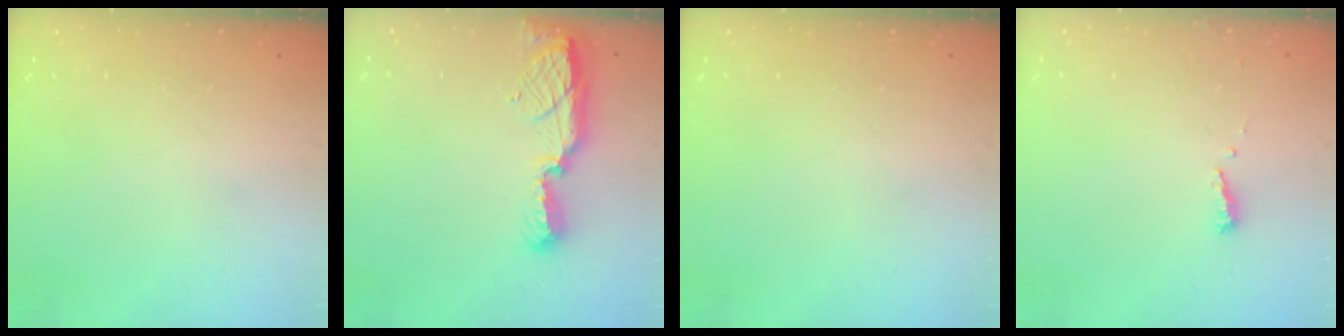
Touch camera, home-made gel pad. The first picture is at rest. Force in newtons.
{"total": 9.0, "press": 9.0, "slide": 0.8}
{"total": 0.0}
{"total": 5.3, "press": 5.3, "slide": 0.5}